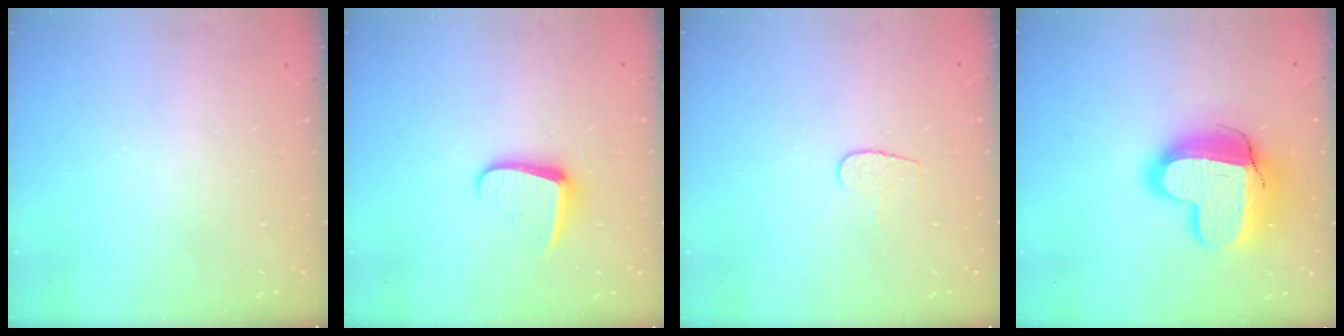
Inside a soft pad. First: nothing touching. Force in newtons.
{"total": 8.9, "press": 8.8, "slide": 0.8}
{"total": 5.1, "press": 5.1, "slide": 0.5}
{"total": 16.9, "press": 16.8, "slide": 1.4}